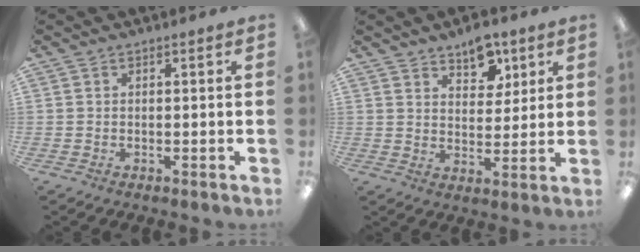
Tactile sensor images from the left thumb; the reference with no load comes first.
{"total": 8.3, "force": [6.0, 4.8, 3.2], "torque": [-0.027, -0.031, 0.103]}